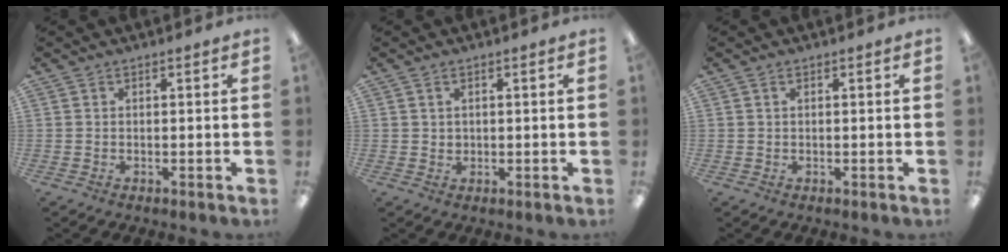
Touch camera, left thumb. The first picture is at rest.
{"total": 1.6, "force": [0.8, 1.2, 0.7], "torque": [-0.008, 0.000, 0.012]}
{"total": 0.8, "force": [0.3, 0.4, 0.6], "torque": [-0.013, 0.005, 0.004]}